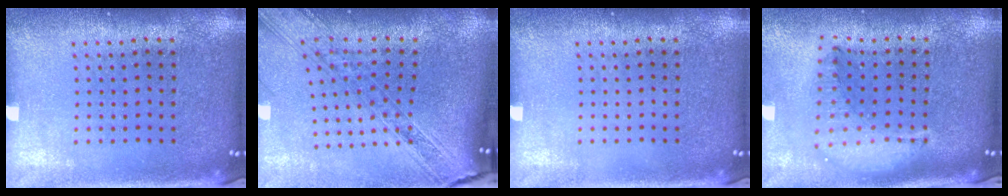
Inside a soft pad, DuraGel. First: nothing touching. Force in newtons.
{"total": 2.5, "press": 2.1, "slide": 1.4}
{"total": 0.0}
{"total": 1.6, "press": 1.4, "slide": 0.7}